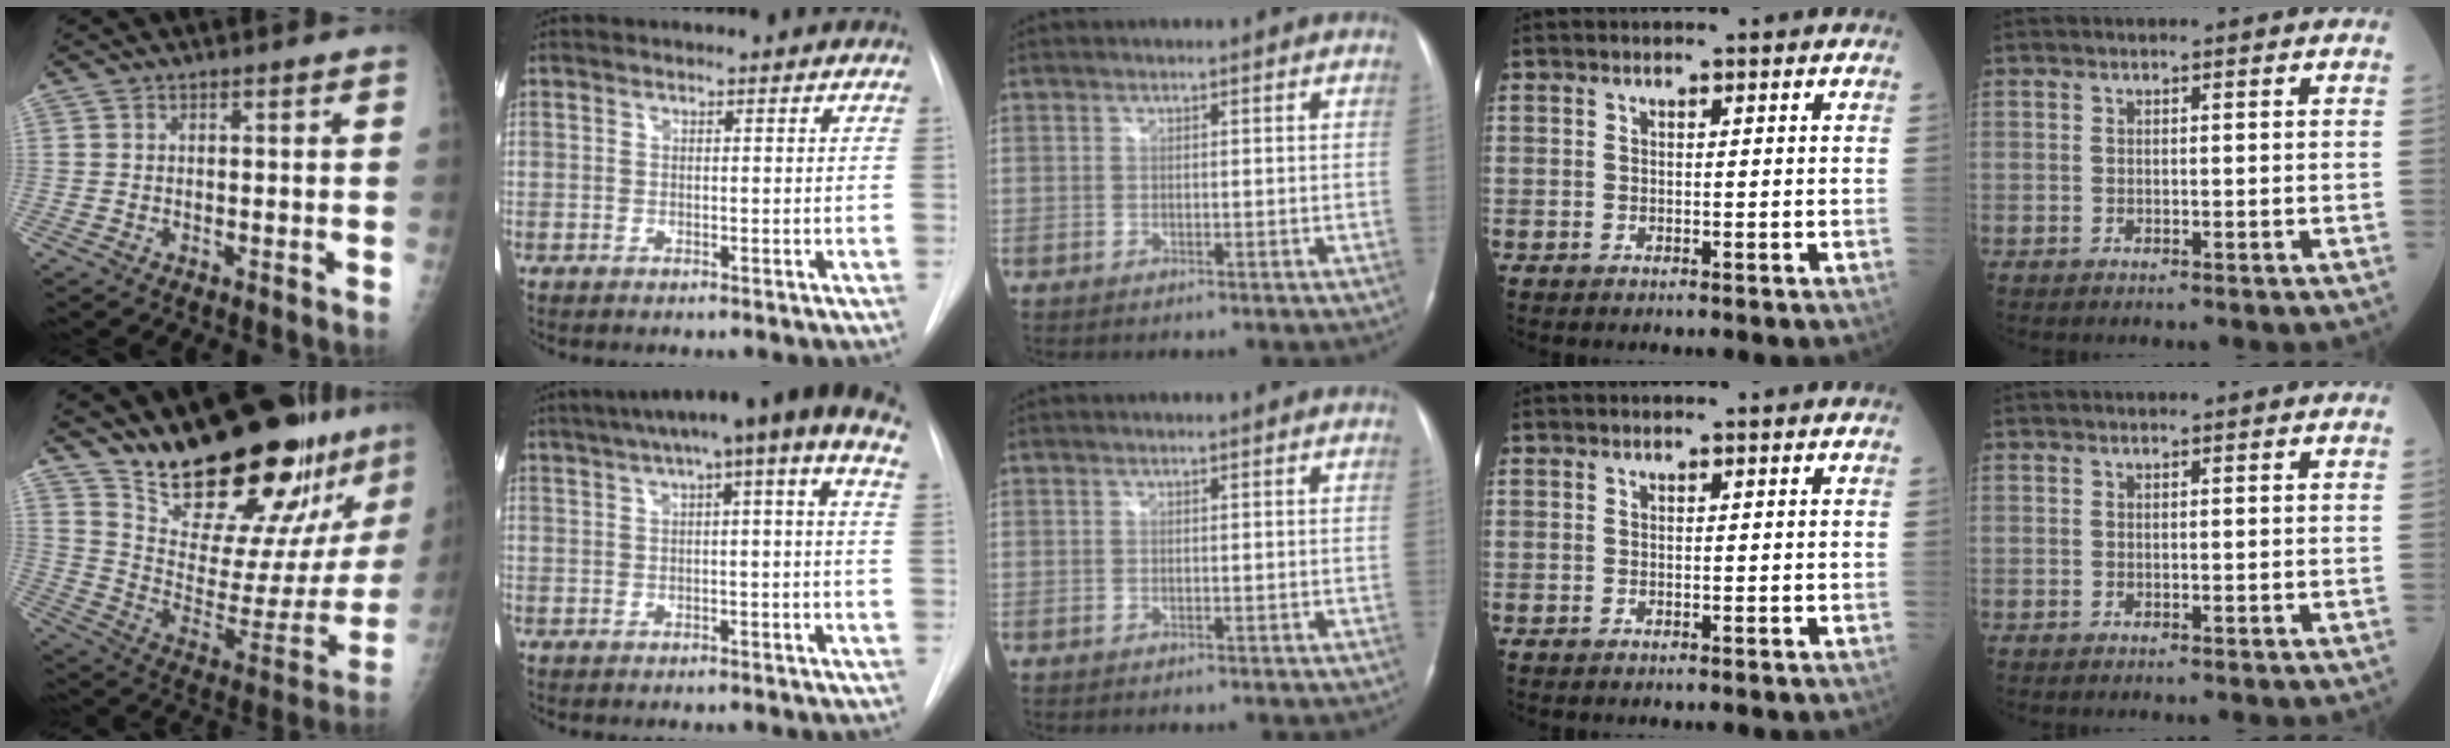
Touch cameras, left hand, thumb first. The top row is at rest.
{"thumb": {"total": 28.0, "force": [23.5, 7.0, 13.4], "torque": [-0.173, -0.165, 0.341]}, "index": {"total": 14.7, "force": [8.2, 0.9, 12.1], "torque": [-0.187, 0.060, 0.103]}}